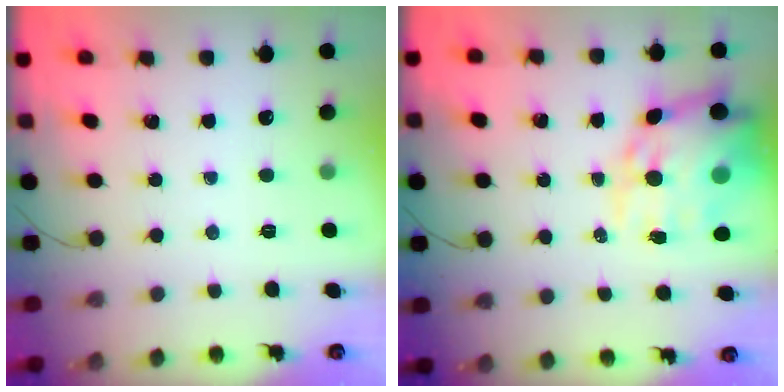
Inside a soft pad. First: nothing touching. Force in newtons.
{"total": 19.4, "press": 18.8, "slide": 4.8}